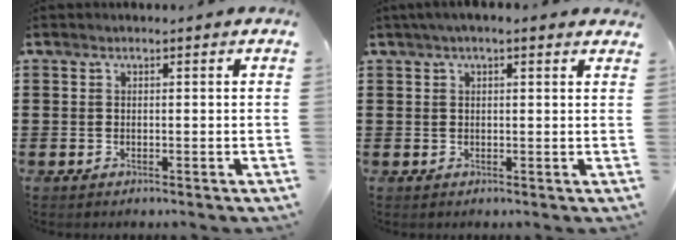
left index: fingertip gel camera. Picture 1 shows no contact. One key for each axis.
{"total": 1.7, "fx": 1.0, "fy": 0.6, "fz": 1.3, "tx": -0.027, "ty": 0.006, "tz": 0.016}